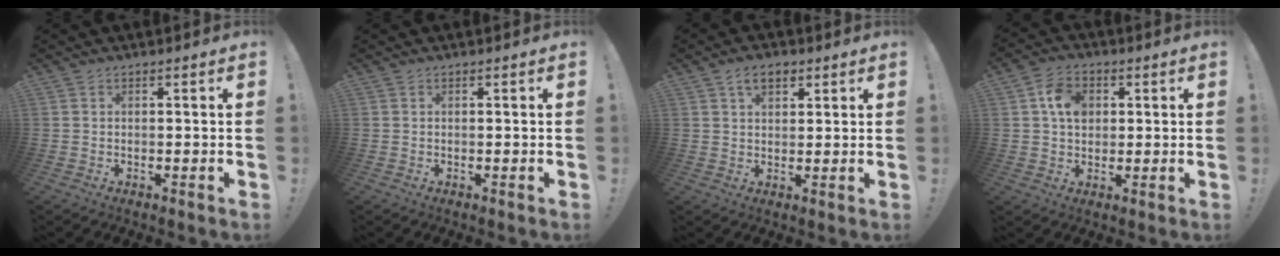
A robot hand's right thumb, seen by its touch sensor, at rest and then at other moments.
{"total": 0.0}
{"total": 5.4, "force": [2.8, 3.4, 3.2], "torque": [-0.046, -0.004, 0.049]}
{"total": 8.5, "force": [2.4, 6.5, 4.9], "torque": [-0.077, 0.005, 0.048]}